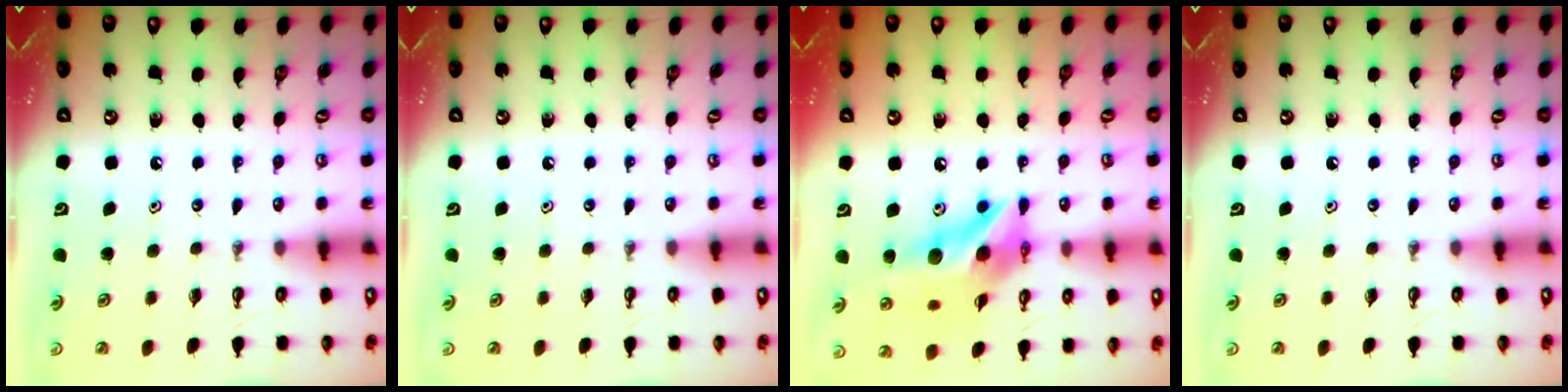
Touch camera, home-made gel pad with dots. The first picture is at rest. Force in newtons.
{"total": 1.0, "press": 0.0, "slide": 1.0}
{"total": 14.5, "press": 14.5, "slide": 1.3}
{"total": 0.0}